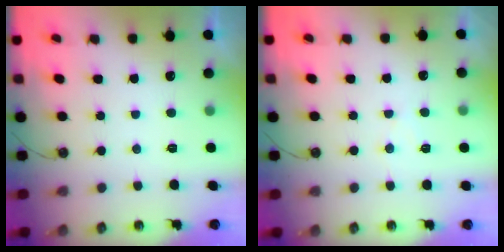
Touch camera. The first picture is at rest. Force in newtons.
{"total": 4.7, "press": 4.7, "slide": 0.6}